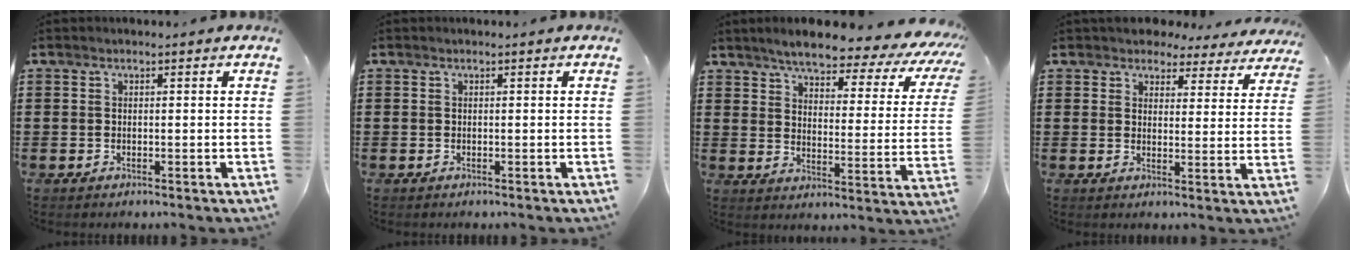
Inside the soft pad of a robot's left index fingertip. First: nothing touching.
{"total": 0.0}
{"total": 6.1, "force": [5.3, 0.7, 2.9], "torque": [-0.068, -0.040, 0.084]}
{"total": 4.0, "force": [3.8, 1.2, 0.4], "torque": [-0.023, -0.016, 0.065]}